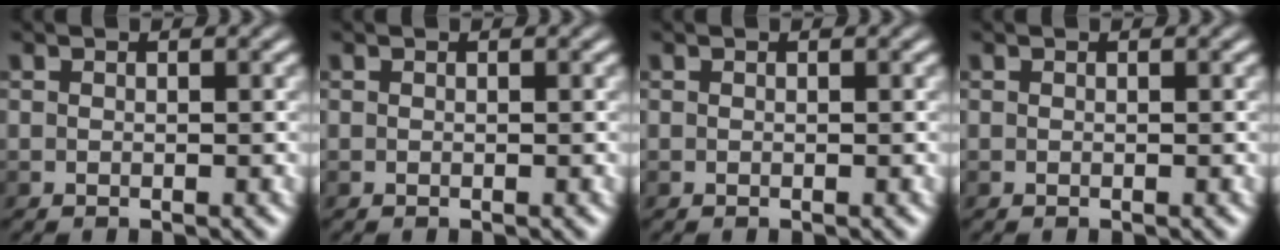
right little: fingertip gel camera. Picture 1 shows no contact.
{"total": 0.0}
{"total": 0.0}
{"total": 0.0}